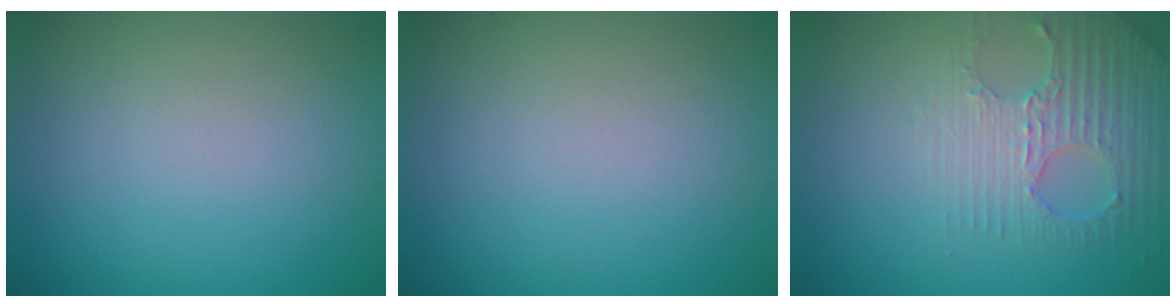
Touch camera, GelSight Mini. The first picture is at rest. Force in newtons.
{"total": 0.0}
{"total": 2.8, "press": 2.7, "slide": 0.9}